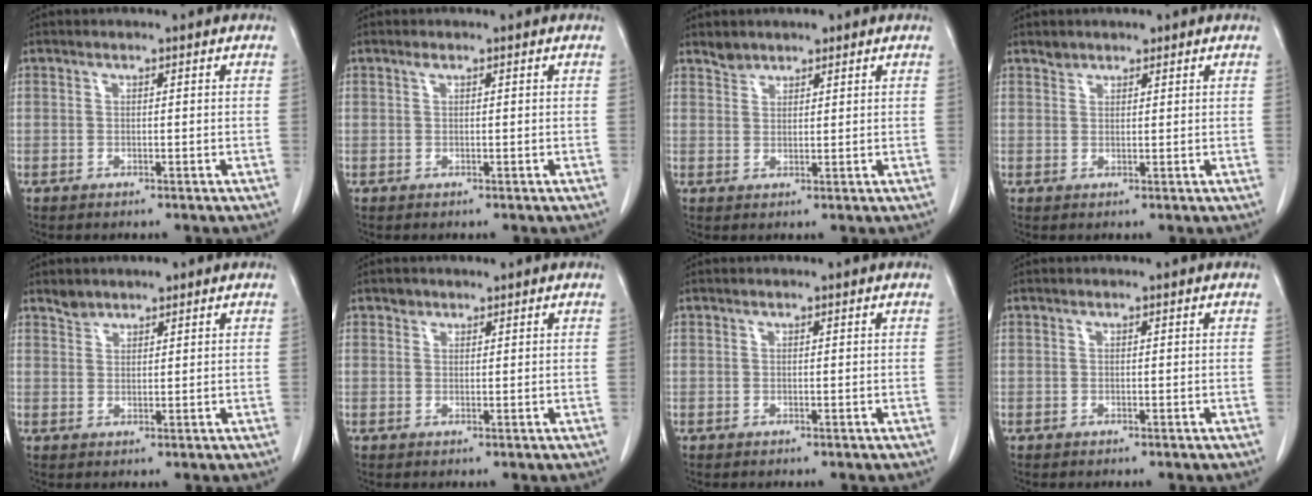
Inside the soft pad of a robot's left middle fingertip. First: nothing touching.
{"total": 0.6, "force": [0.4, 0.2, 0.4], "torque": [-0.010, 0.004, 0.007]}
{"total": 2.2, "force": [1.9, 1.1, 0.2], "torque": [-0.001, 0.005, 0.031]}
{"total": 1.4, "force": [1.1, 0.8, 0.1], "torque": [0.003, 0.000, 0.016]}
{"total": 2.2, "force": [1.9, 1.0, 0.5], "torque": [-0.007, 0.005, 0.033]}
{"total": 1.1, "force": [0.8, 0.7, 0.0], "torque": [0.005, -0.001, 0.009]}
{"total": 0.0}
{"total": 0.0}